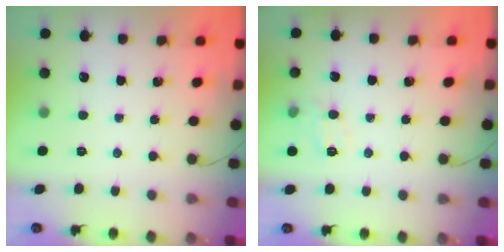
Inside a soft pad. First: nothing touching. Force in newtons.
{"total": 8.2, "press": 8.1, "slide": 1.1}